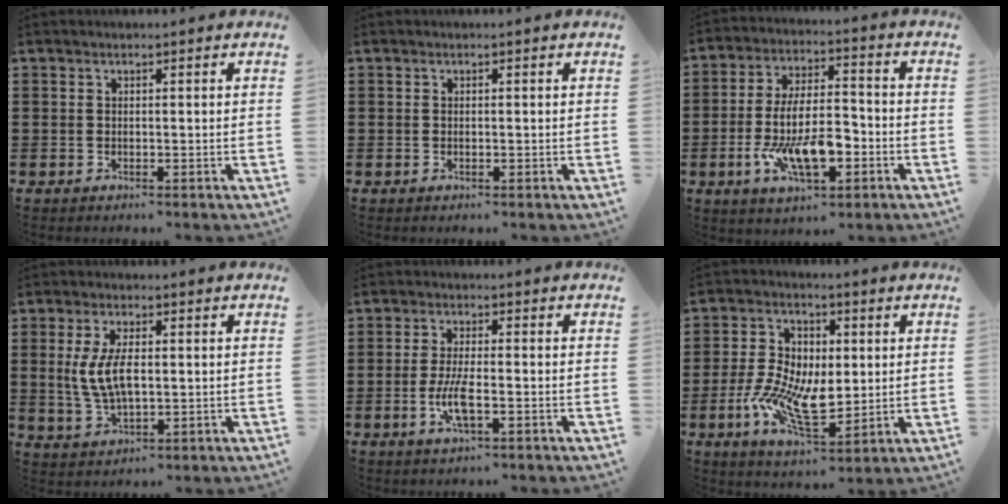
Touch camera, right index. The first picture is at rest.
{"total": 0.0}
{"total": 11.5, "force": [-4.2, 4.6, 9.7], "torque": [-0.200, 0.001, -0.075]}
{"total": 6.7, "force": [0.4, 3.0, 6.0], "torque": [-0.138, 0.002, 0.000]}
{"total": 5.0, "force": [-1.7, 1.2, 4.6], "torque": [-0.104, -0.008, -0.037]}
{"total": 10.4, "force": [-1.9, 5.8, 8.4], "torque": [-0.190, 0.003, -0.036]}